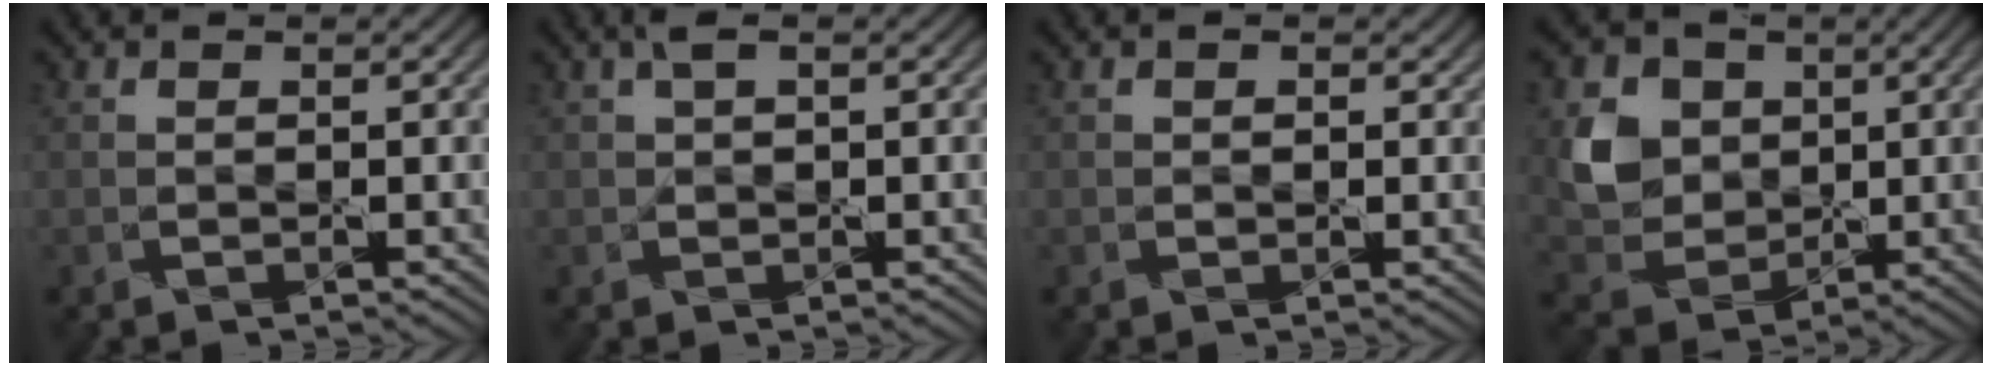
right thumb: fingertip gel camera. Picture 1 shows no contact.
{"total": 1.8, "force": [0.8, 0.9, 1.3], "torque": [-0.027, 0.009, 0.012]}
{"total": 0.8, "force": [0.3, 0.8, 0.2], "torque": [-0.002, -0.001, -0.001]}
{"total": 6.5, "force": [1.7, 5.6, 2.9], "torque": [-0.082, 0.001, 0.027]}